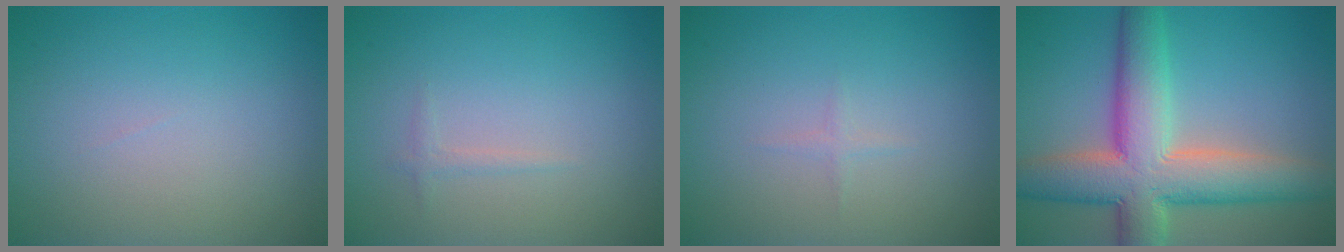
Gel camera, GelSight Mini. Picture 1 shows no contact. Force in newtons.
{"total": 0.7, "press": 0.7, "slide": 0.1}
{"total": 0.6, "press": 0.6, "slide": 0.0}
{"total": 10.2, "press": 10.2, "slide": 0.9}